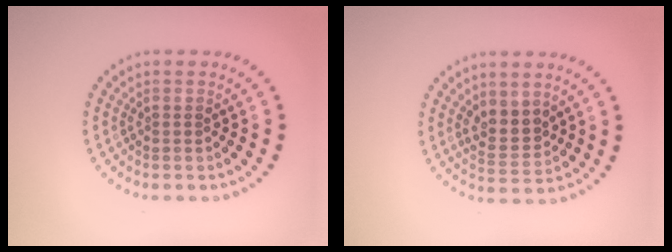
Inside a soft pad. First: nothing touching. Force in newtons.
{"total": 2.8, "press": 2.5, "slide": 1.2}